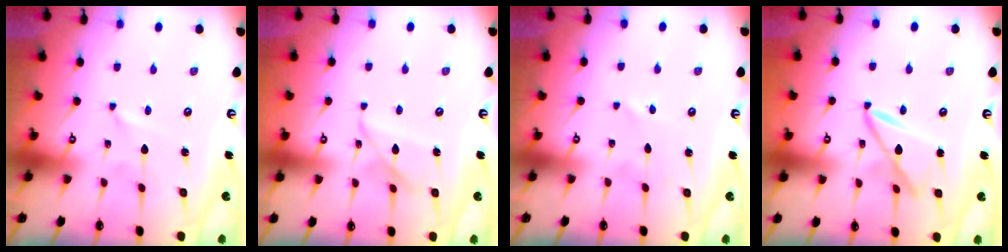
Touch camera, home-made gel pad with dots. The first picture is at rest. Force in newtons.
{"total": 8.8, "press": 8.8, "slide": 0.6}
{"total": 3.5, "press": 3.5, "slide": 0.3}
{"total": 9.1, "press": 9.1, "slide": 0.8}